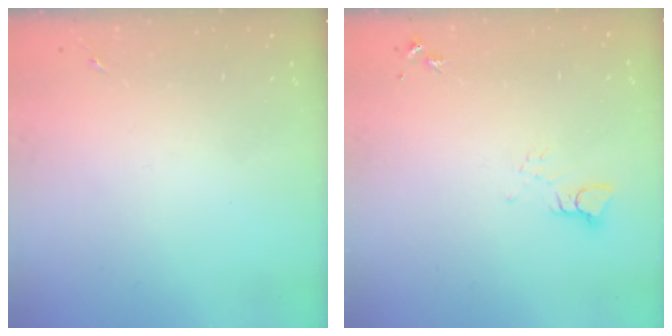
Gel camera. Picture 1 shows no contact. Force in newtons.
{"total": 3.3, "press": 3.3, "slide": 0.1}